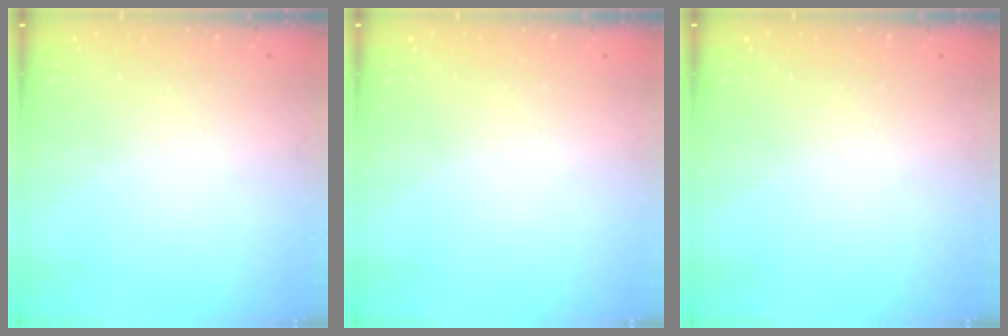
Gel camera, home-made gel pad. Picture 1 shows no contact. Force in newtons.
{"total": 0.0}
{"total": 0.0}